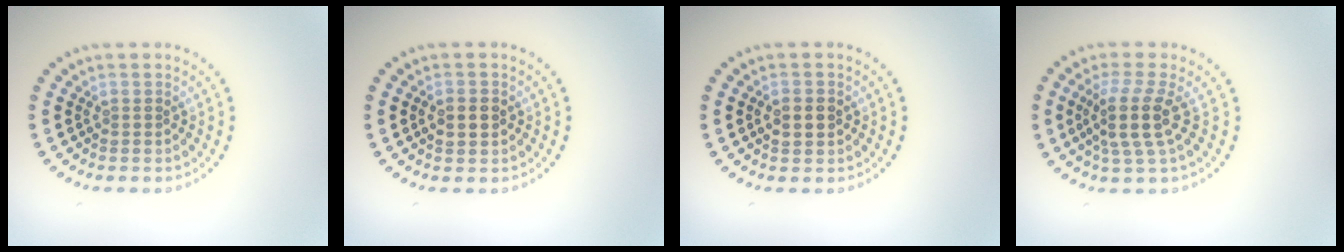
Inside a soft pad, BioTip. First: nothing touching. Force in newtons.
{"total": 2.5, "press": 2.5, "slide": 0.3}
{"total": 2.5, "press": 2.5, "slide": 0.3}
{"total": 3.7, "press": 2.9, "slide": 2.2}